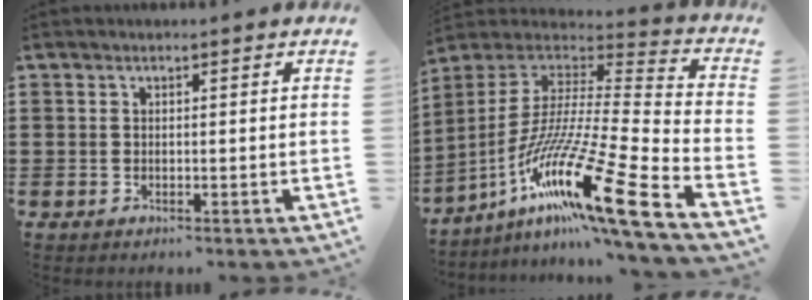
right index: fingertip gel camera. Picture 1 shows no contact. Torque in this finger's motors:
{"motor_torque": [-1.01, 1.13, 1.05, 0.21]}